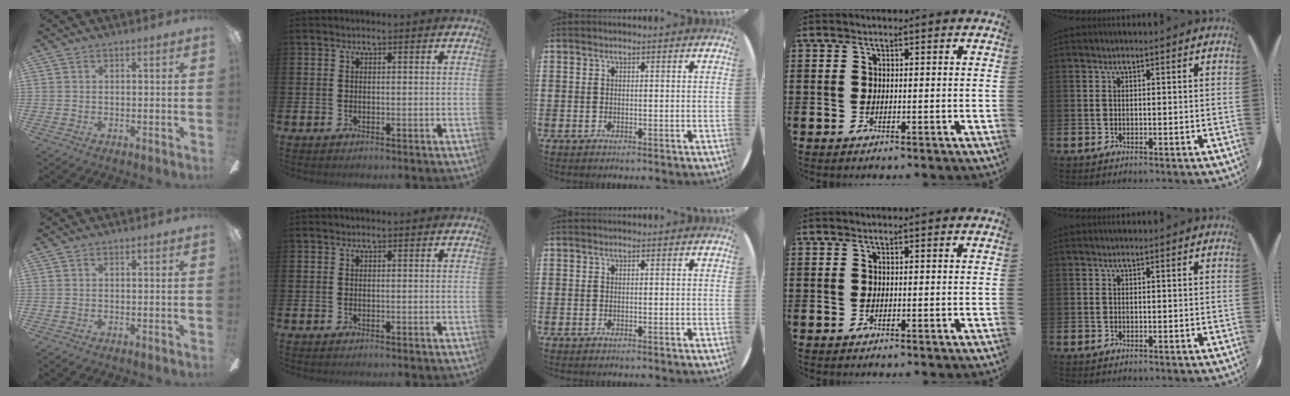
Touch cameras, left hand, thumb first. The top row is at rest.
{}